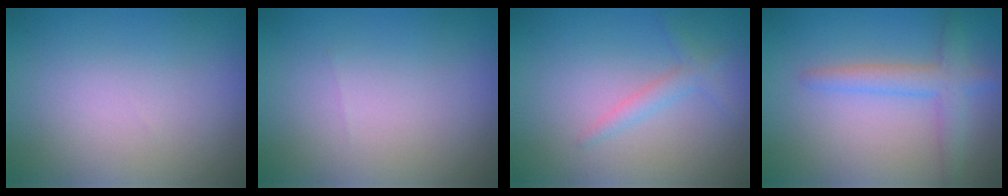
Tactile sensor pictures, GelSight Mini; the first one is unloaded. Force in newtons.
{"total": 0.0}
{"total": 1.5, "press": 1.5, "slide": 0.1}
{"total": 2.8, "press": 2.8, "slide": 0.2}